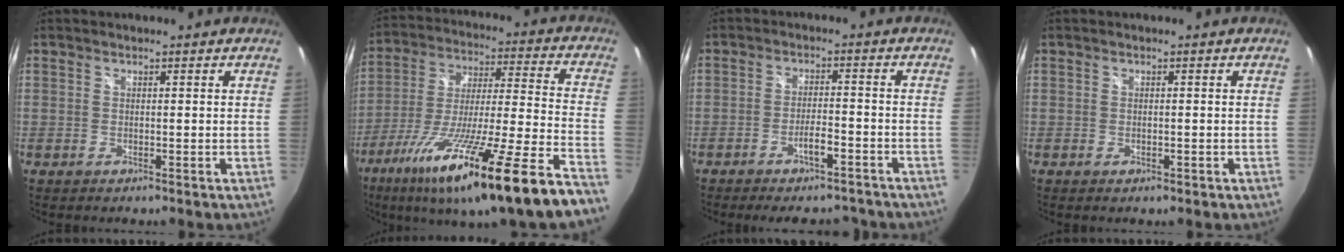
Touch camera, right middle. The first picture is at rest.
{"total": 28.2, "force": [-19.3, -0.6, 20.5], "torque": [-0.325, -0.087, -0.312]}
{"total": 8.3, "force": [-7.1, 2.2, 3.7], "torque": [-0.074, 0.006, -0.095]}
{"total": 0.8, "force": [-0.3, 0.5, 0.4], "torque": [-0.006, -0.002, -0.006]}